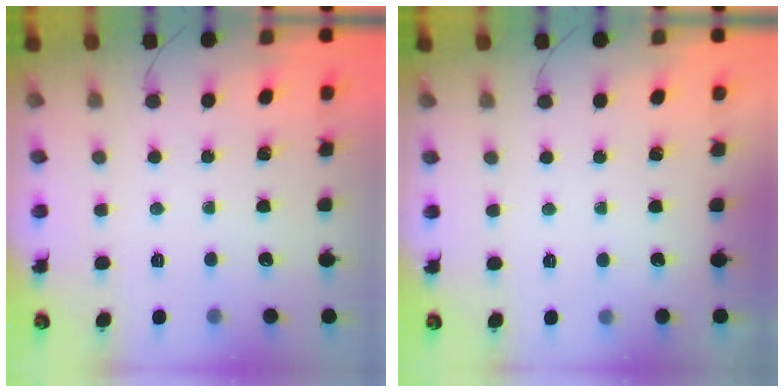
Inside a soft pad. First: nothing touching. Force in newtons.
{"total": 1.8, "press": 1.7, "slide": 0.3}